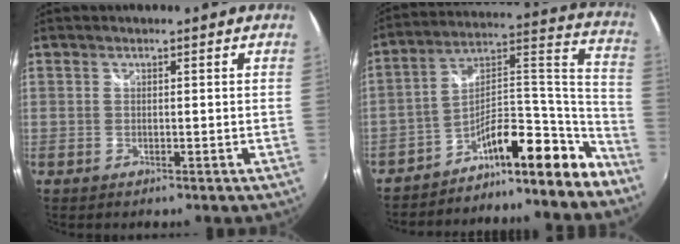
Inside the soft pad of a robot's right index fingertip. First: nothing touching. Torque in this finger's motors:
{"motor_torque": [0.78, -0.78, 0.68, 0.07]}